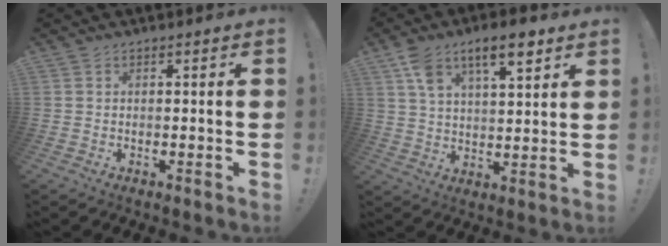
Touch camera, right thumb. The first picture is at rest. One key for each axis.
{"total": 11.2, "fx": 6.8, "fy": 4.7, "fz": 7.5, "tx": -0.125, "ty": -0.018, "tz": 0.121}